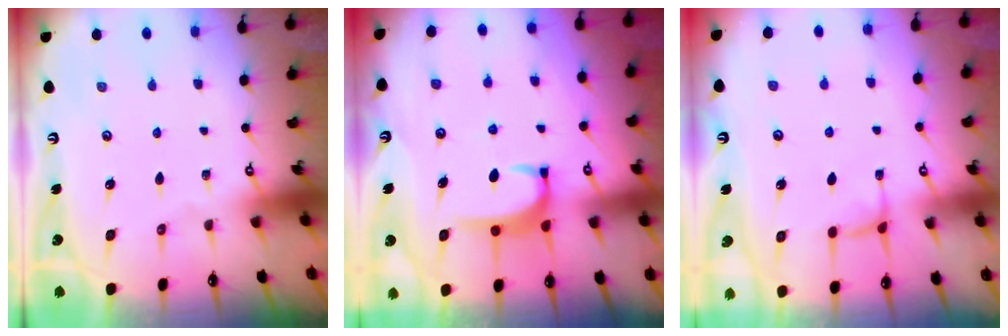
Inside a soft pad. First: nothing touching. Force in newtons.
{"total": 4.0, "press": 3.9, "slide": 0.5}
{"total": 1.2, "press": 0.9, "slide": 0.7}